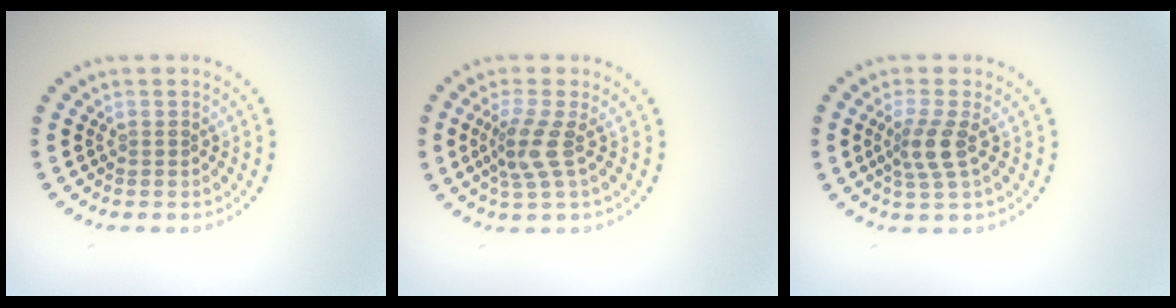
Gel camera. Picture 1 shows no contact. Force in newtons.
{"total": 2.8, "press": 2.1, "slide": 1.8}
{"total": 2.6, "press": 2.1, "slide": 1.6}